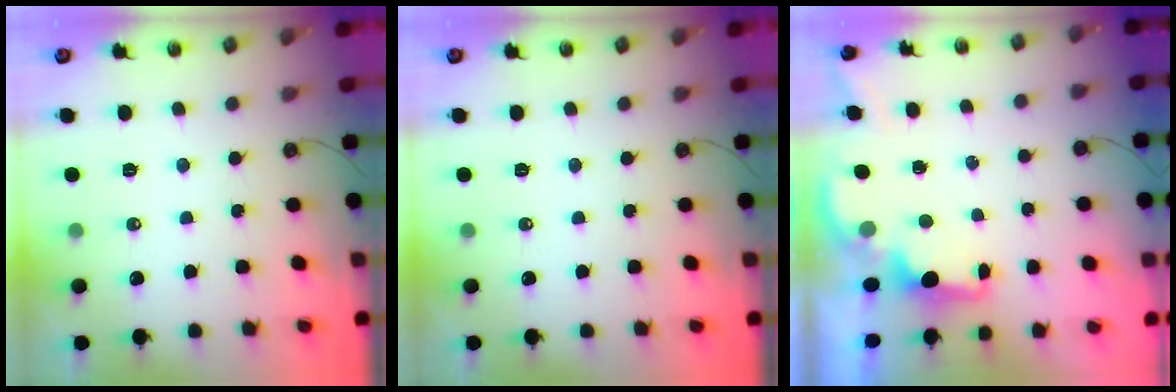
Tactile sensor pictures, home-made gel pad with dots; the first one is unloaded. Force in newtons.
{"total": 0.0}
{"total": 1.6, "press": 1.4, "slide": 0.7}